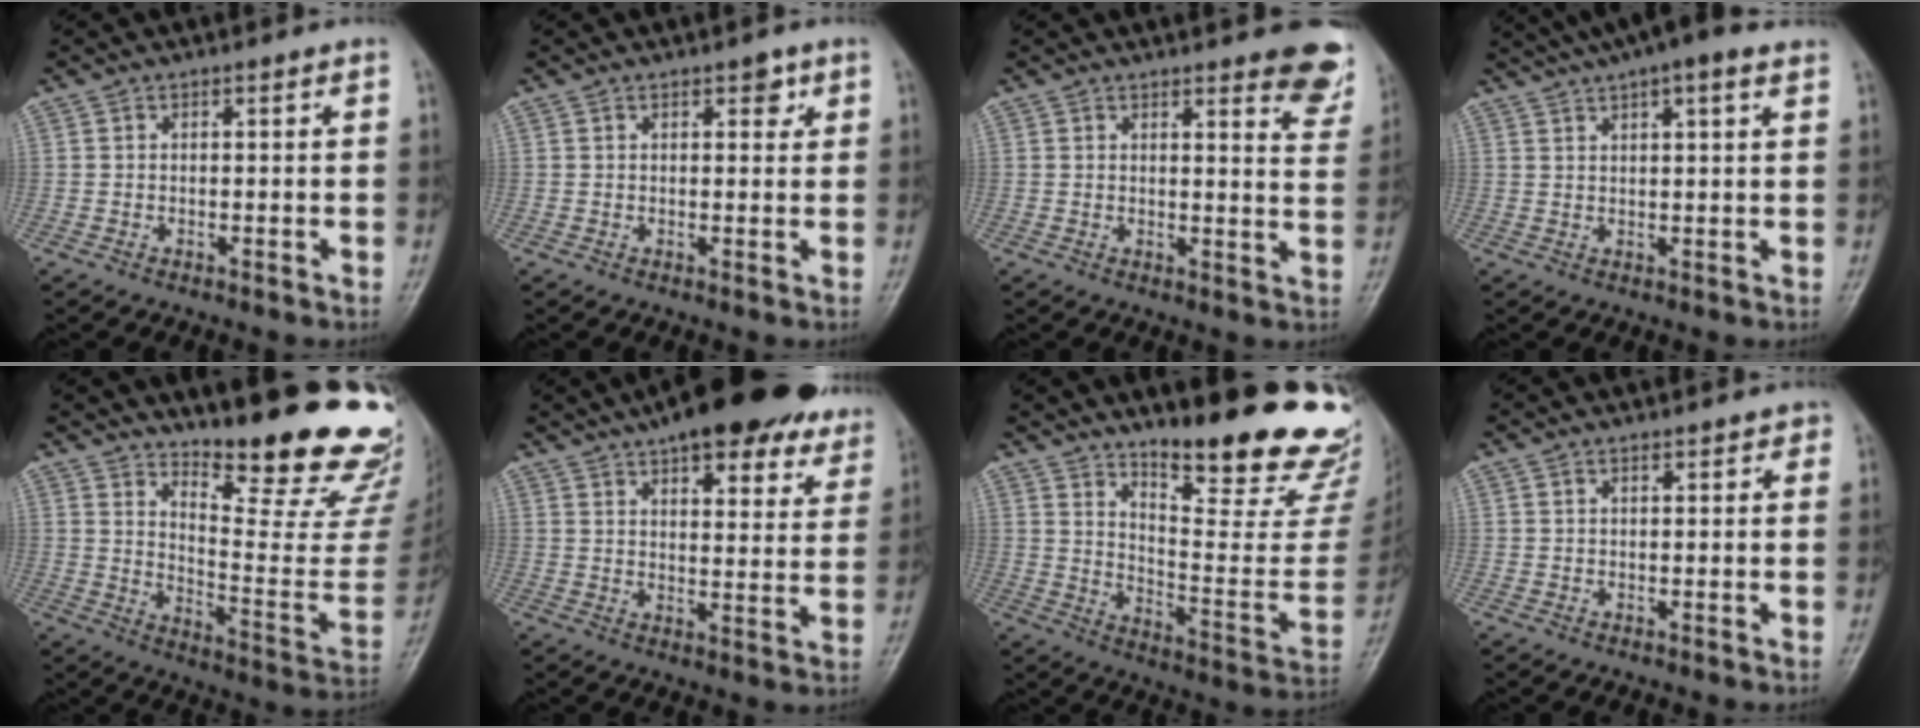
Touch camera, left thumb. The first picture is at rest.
{"total": 2.3, "force": [1.3, 1.2, 1.5], "torque": [-0.005, -0.003, 0.014]}
{"total": 9.4, "force": [7.0, 2.5, 5.8], "torque": [-0.035, -0.040, 0.068]}
{"total": 11.4, "force": [7.8, 2.7, 7.8], "torque": [-0.114, 0.022, 0.116]}
{"total": 23.7, "force": [19.5, 4.2, 12.7], "torque": [-0.147, -0.177, 0.265]}
{"total": 22.2, "force": [16.1, 8.4, 12.7], "torque": [-0.144, -0.032, 0.202]}
{"total": 25.3, "force": [19.6, 5.5, 15.1], "torque": [-0.178, -0.150, 0.271]}
{"total": 1.2, "force": [0.8, 0.7, 0.6], "torque": [-0.001, -0.002, 0.008]}